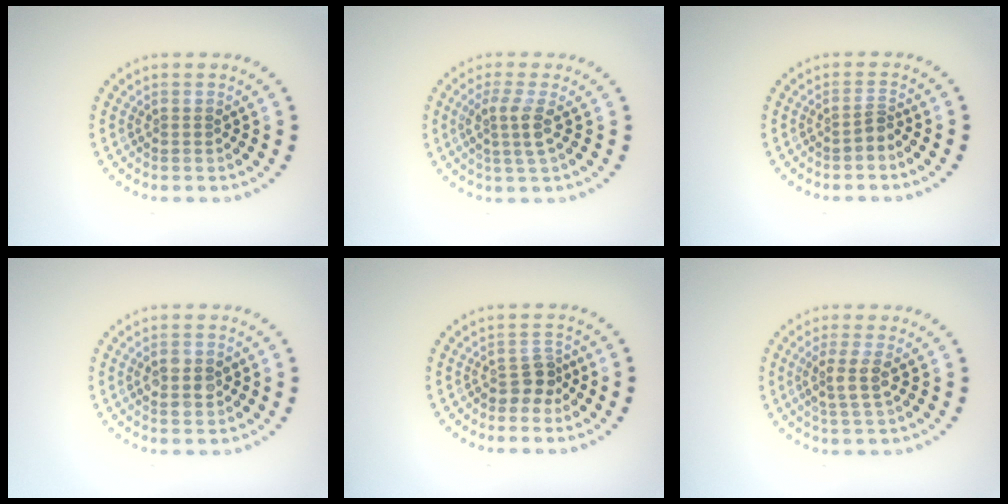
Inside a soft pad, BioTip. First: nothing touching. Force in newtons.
{"total": 2.5, "press": 2.0, "slide": 1.5}
{"total": 0.9, "press": 0.5, "slide": 0.8}
{"total": 2.8, "press": 2.8, "slide": 0.1}
{"total": 2.1, "press": 1.6, "slide": 1.3}
{"total": 2.4, "press": 2.0, "slide": 1.3}